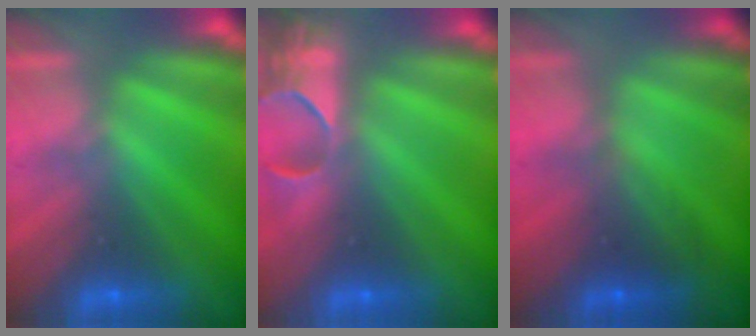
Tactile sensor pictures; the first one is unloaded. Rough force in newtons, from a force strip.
{"total": 4.8}
{"total": 1.7}